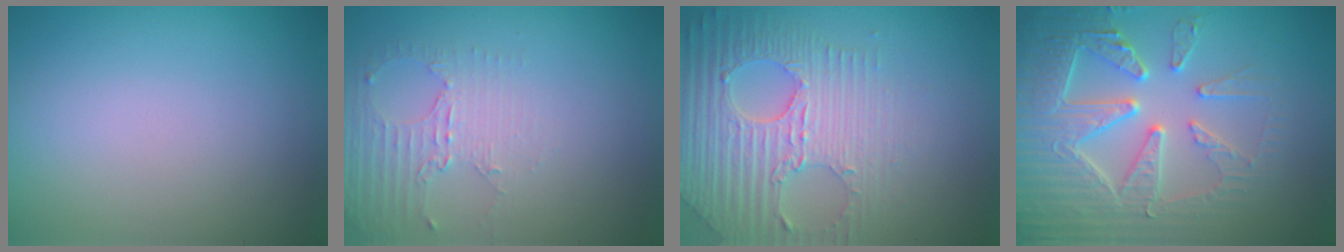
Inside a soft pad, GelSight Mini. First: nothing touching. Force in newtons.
{"total": 2.5, "press": 1.7, "slide": 1.8}
{"total": 6.4, "press": 5.1, "slide": 3.9}
{"total": 7.1, "press": 5.9, "slide": 3.9}